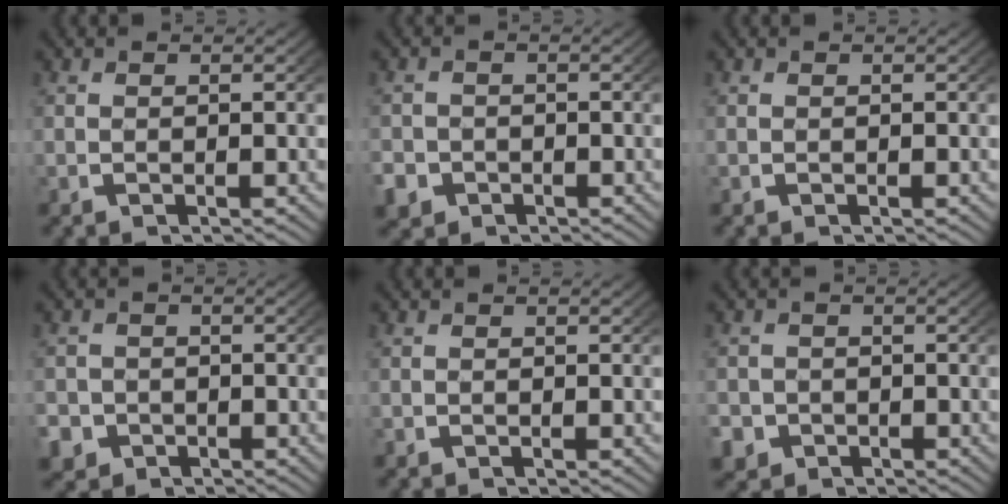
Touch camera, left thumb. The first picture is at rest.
{"total": 3.8, "force": [-2.1, 3.0, 0.7], "torque": [-0.027, -0.027, -0.029]}
{"total": 0.0}
{"total": 4.6, "force": [-2.6, 3.7, 0.9], "torque": [-0.030, -0.032, -0.034]}
{"total": 0.5, "force": [0.1, -0.3, -0.5], "torque": [0.007, -0.008, 0.007]}
{"total": 4.1, "force": [-2.3, 3.3, 0.7], "torque": [-0.026, -0.030, -0.030]}